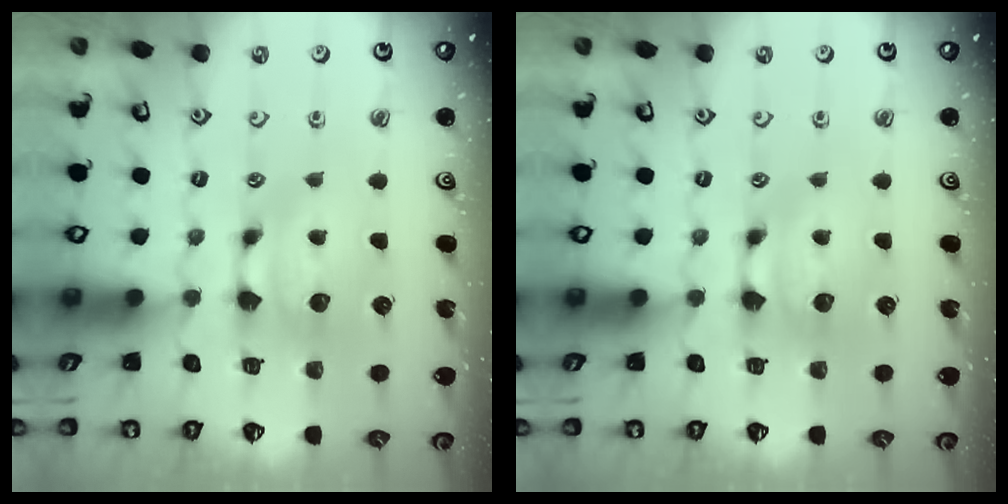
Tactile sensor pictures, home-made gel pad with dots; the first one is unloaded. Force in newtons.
{"total": 0.0}